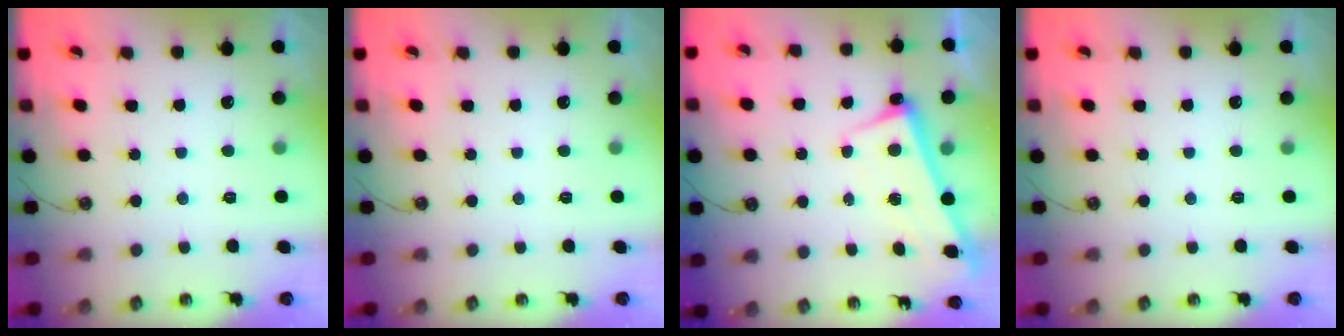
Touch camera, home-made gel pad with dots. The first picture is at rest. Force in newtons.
{"total": 0.0}
{"total": 2.7, "press": 2.7, "slide": 0.4}
{"total": 0.0}